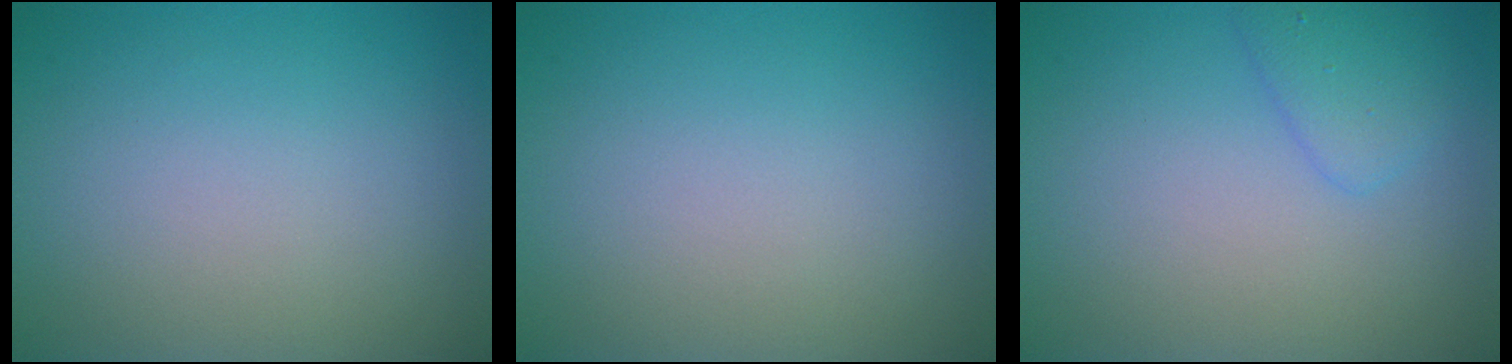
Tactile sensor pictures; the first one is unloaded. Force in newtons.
{"total": 0.0}
{"total": 1.9, "press": 1.9, "slide": 0.1}